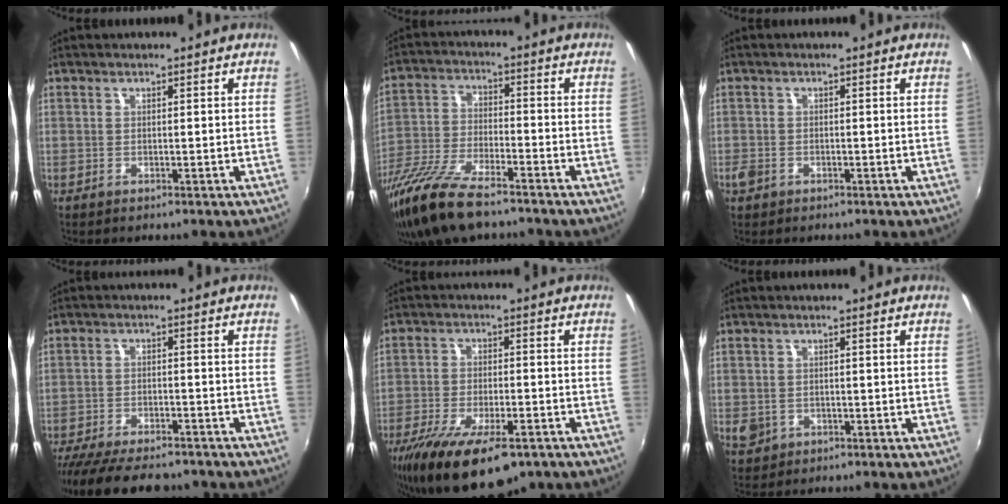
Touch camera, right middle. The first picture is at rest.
{"total": 17.1, "force": [-13.0, 4.4, 10.2], "torque": [-0.218, -0.040, -0.243]}
{"total": 2.3, "force": [-1.4, 1.6, 0.9], "torque": [-0.020, -0.002, -0.026]}
{"total": 15.6, "force": [-12.9, 4.6, 7.3], "torque": [-0.155, -0.033, -0.201]}
{"total": 16.7, "force": [-11.3, 5.8, 10.9], "torque": [-0.220, -0.045, -0.182]}
{"total": 3.5, "force": [-0.9, 3.1, 1.3], "torque": [-0.028, -0.002, -0.010]}